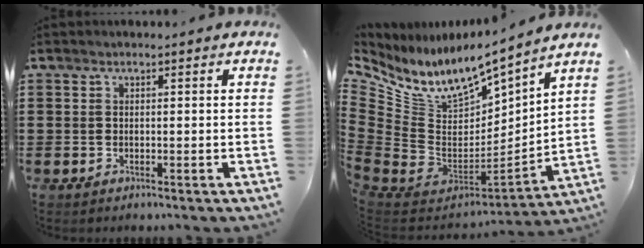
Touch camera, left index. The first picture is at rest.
{"total": 9.0, "force": [6.4, 4.3, 4.5], "torque": [-0.127, -0.062, 0.113]}